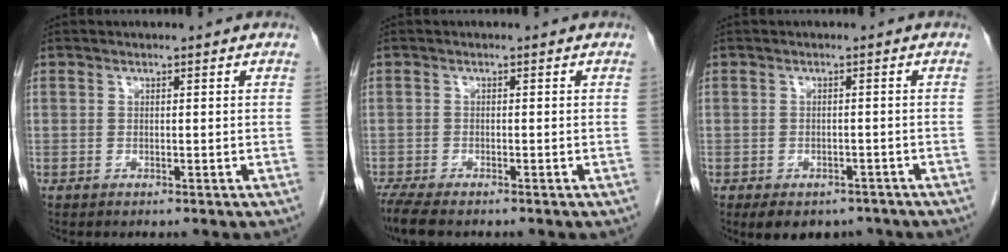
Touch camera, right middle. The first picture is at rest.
{"total": 4.9, "force": [-4.0, 1.0, 2.7], "torque": [-0.055, -0.015, -0.066]}
{"total": 8.1, "force": [-6.1, 4.4, 3.0], "torque": [-0.042, 0.002, -0.081]}